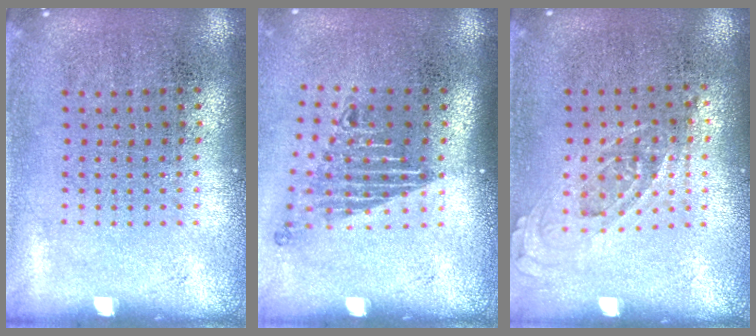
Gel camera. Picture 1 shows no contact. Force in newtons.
{"total": 1.7, "press": 1.2, "slide": 1.2}
{"total": 0.7, "press": 0.7, "slide": 0.3}